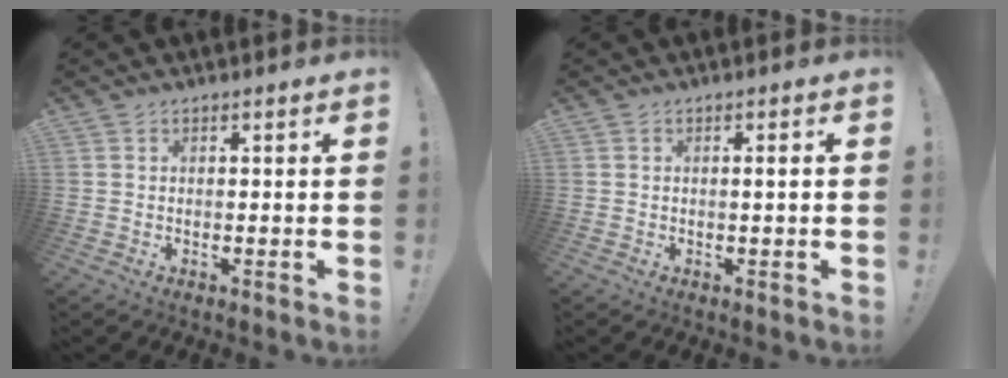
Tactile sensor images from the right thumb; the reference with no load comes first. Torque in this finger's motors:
{"motor_torque": [-0.28, -0.34, 0.14, 0.34, 0.03]}